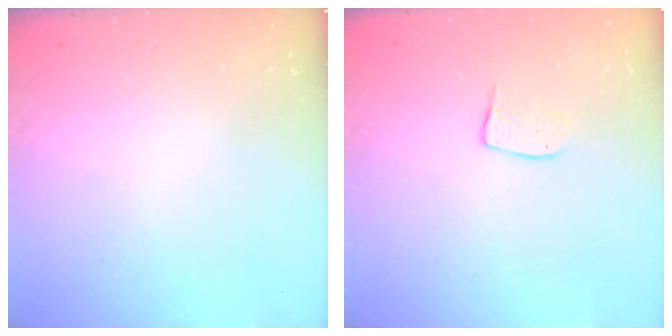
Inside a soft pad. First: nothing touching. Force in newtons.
{"total": 7.4, "press": 7.4, "slide": 0.4}